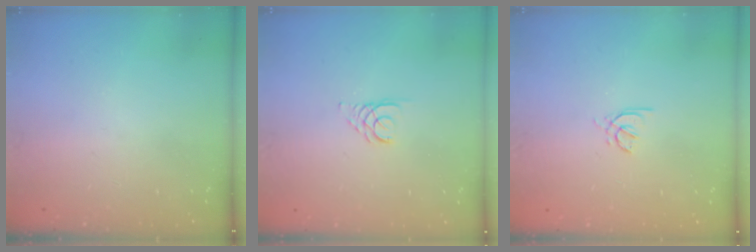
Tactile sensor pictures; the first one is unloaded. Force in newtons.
{"total": 2.6, "press": 2.6, "slide": 0.2}
{"total": 2.0, "press": 1.9, "slide": 0.5}